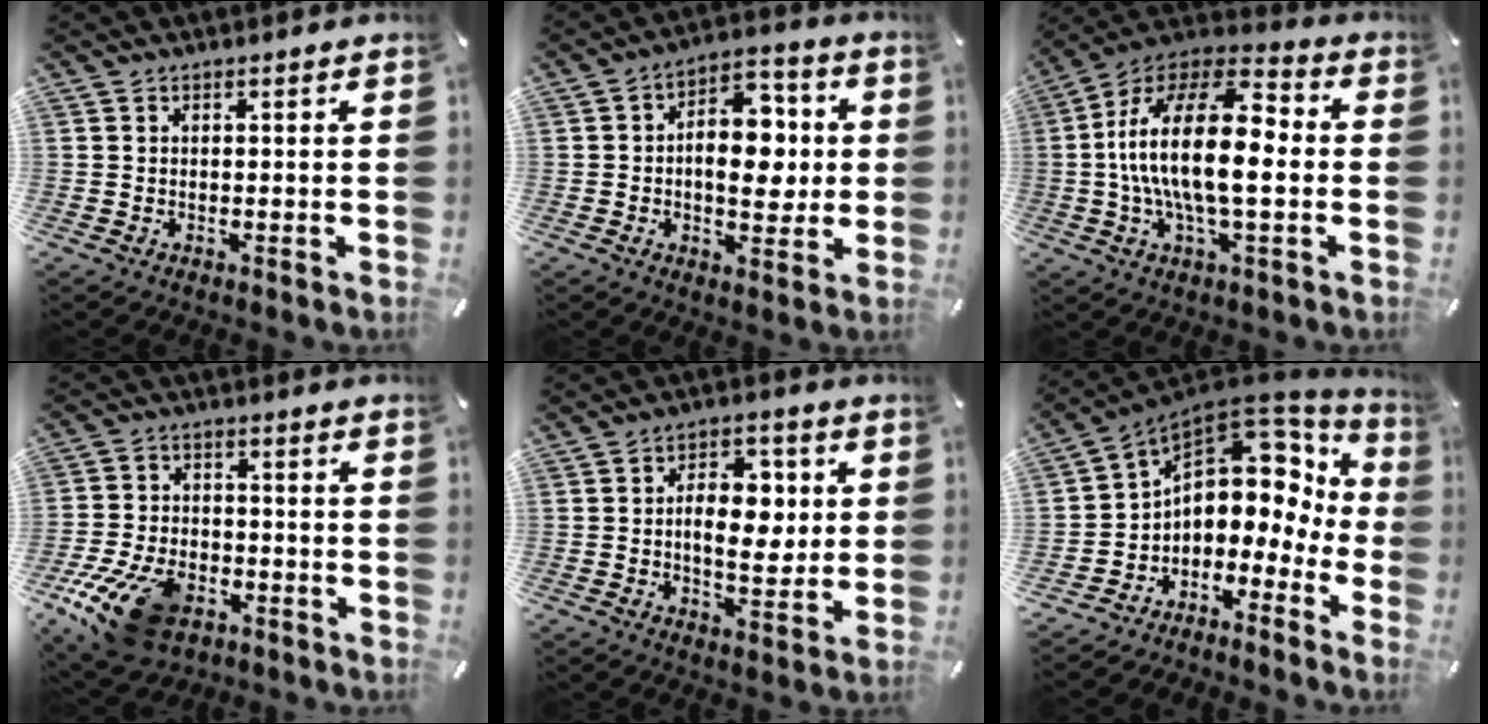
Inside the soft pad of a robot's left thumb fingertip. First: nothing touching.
{"total": 12.4, "force": [0.0, 8.1, 9.4], "torque": [-0.115, 0.003, 0.001]}
{"total": 20.0, "force": [-1.1, 8.5, 18.1], "torque": [-0.365, 0.004, -0.023]}
{"total": 15.7, "force": [-8.4, 9.0, 9.6], "torque": [-0.186, 0.046, -0.139]}
{"total": 11.3, "force": [1.1, 7.0, 8.7], "torque": [-0.109, 0.000, 0.015]}
{"total": 9.6, "force": [4.2, 7.3, 4.5], "torque": [-0.073, -0.058, 0.072]}